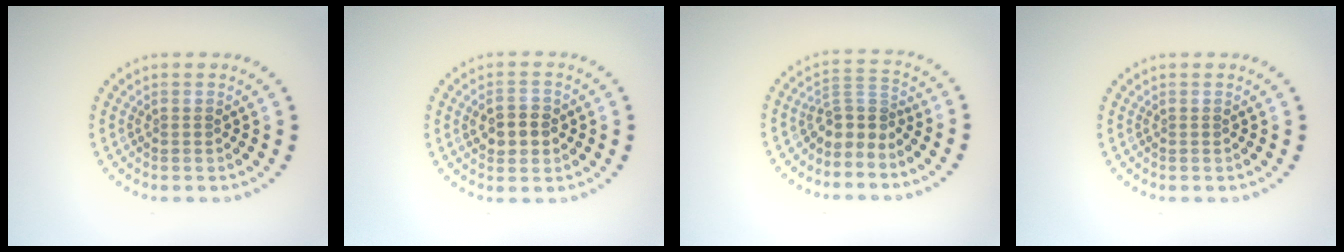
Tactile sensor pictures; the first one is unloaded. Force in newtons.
{"total": 2.9, "press": 2.9, "slide": 0.2}
{"total": 2.8, "press": 1.9, "slide": 2.0}
{"total": 0.0}